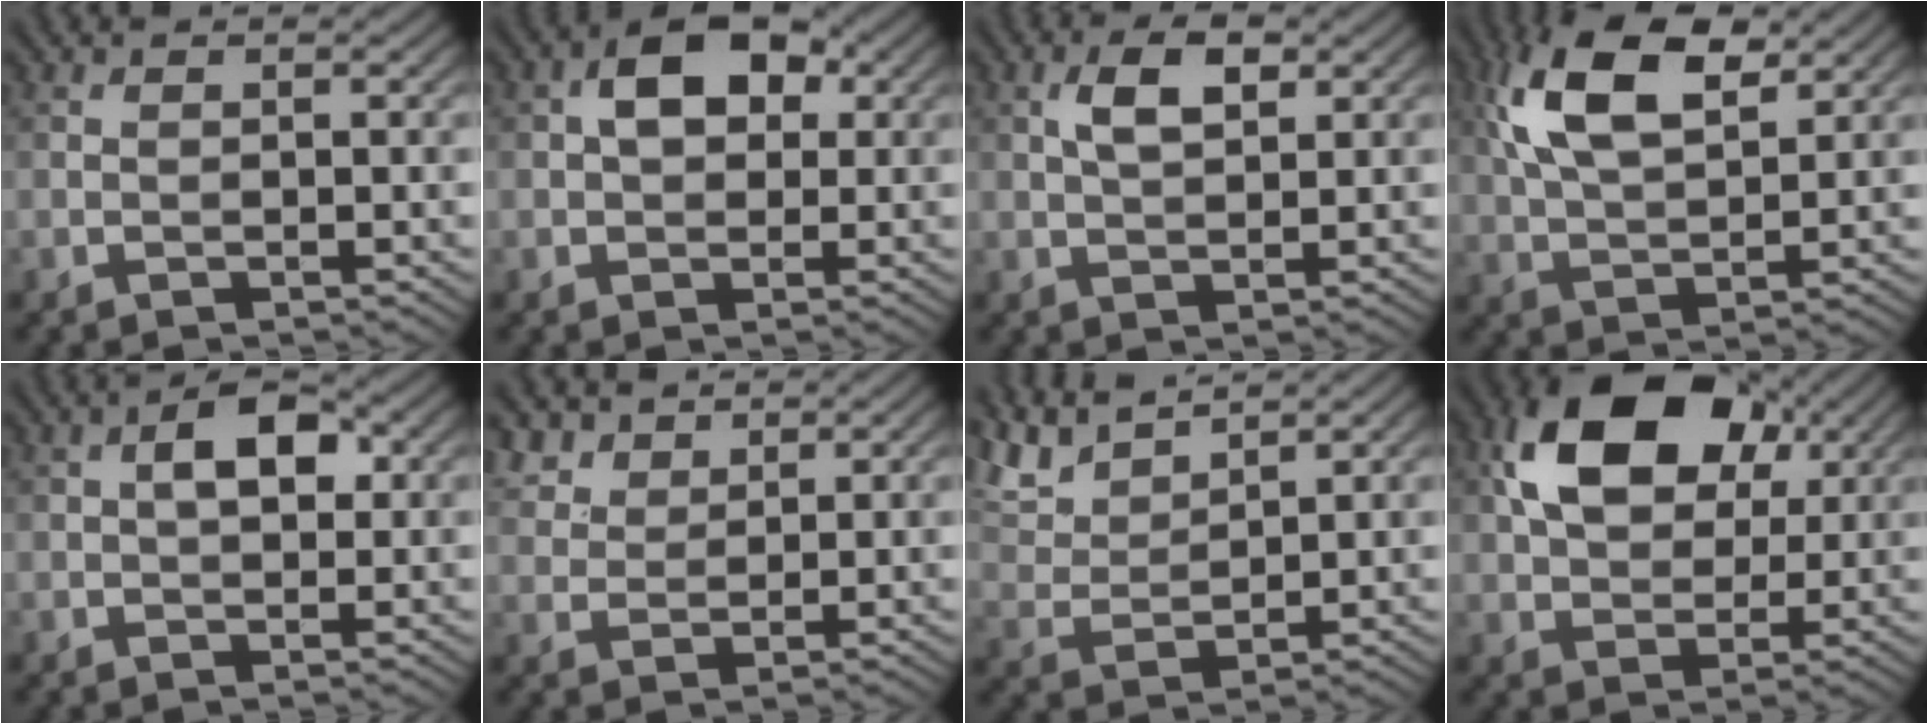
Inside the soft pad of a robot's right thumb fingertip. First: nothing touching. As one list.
[{"total": 5.8, "force": [1.4, 3.8, 4.1], "torque": [-0.069, 0.009, 0.014]}, {"total": 4.2, "force": [1.5, 1.9, 3.4], "torque": [-0.071, 0.009, 0.028]}, {"total": 11.6, "force": [5.1, 5.3, 9.0], "torque": [-0.199, 0.016, 0.096]}, {"total": 4.2, "force": [0.7, 2.3, 3.5], "torque": [-0.059, 0.010, 0.007]}, {"total": 4.2, "force": [3.1, 2.4, 1.6], "torque": [-0.048, -0.002, 0.073]}, {"total": 7.3, "force": [6.1, 2.1, 3.4], "torque": [-0.091, 0.013, 0.121]}, {"total": 13.9, "force": [5.2, 8.9, 9.3], "torque": [-0.186, 0.020, 0.094]}]